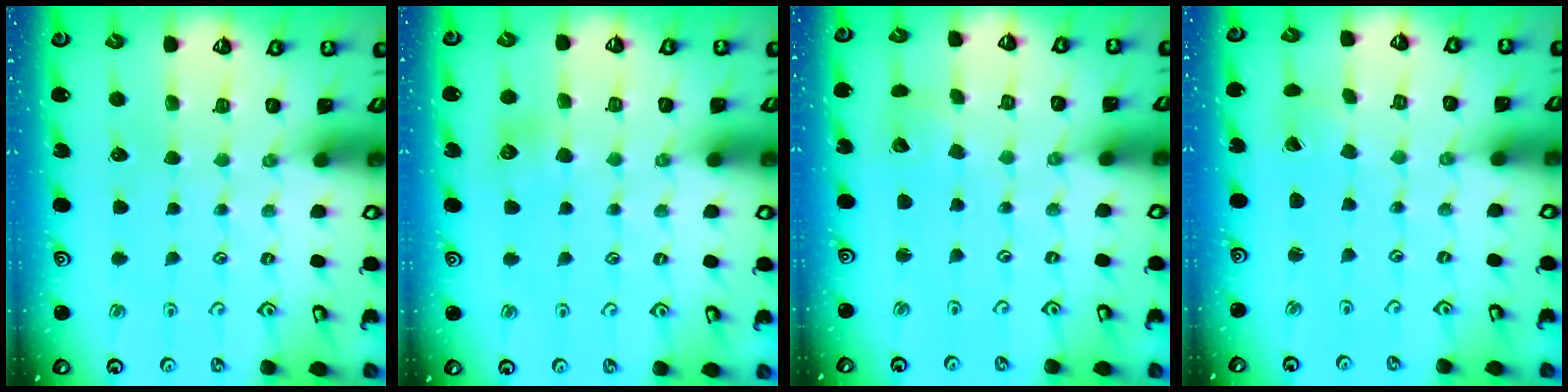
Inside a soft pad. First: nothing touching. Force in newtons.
{"total": 5.7, "press": 5.6, "slide": 0.8}
{"total": 5.3, "press": 5.3, "slide": 0.5}
{"total": 0.0}